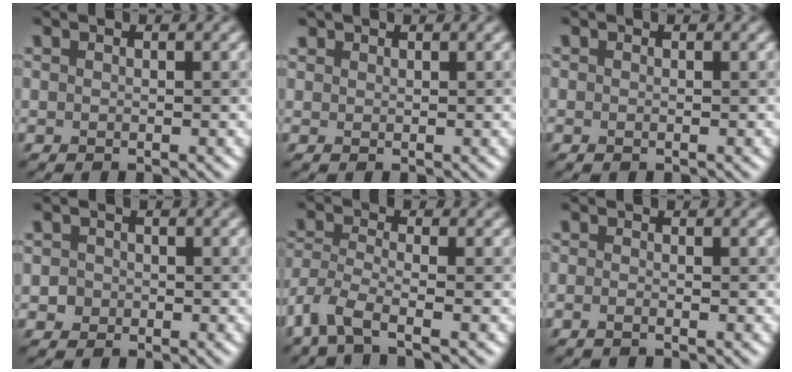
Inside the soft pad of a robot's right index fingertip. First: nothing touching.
{"total": 0.8, "force": [0.7, 0.3, -0.1], "torque": [0.003, 0.002, 0.015]}
{"total": 0.0}
{"total": 1.3, "force": [-0.2, 1.2, 0.2], "torque": [0.010, 0.001, -0.009]}
{"total": 4.5, "force": [-2.8, 1.3, 3.2], "torque": [-0.078, -0.009, -0.071]}
{"total": 0.8, "force": [-0.6, 0.1, 0.5], "torque": [-0.014, -0.005, -0.013]}